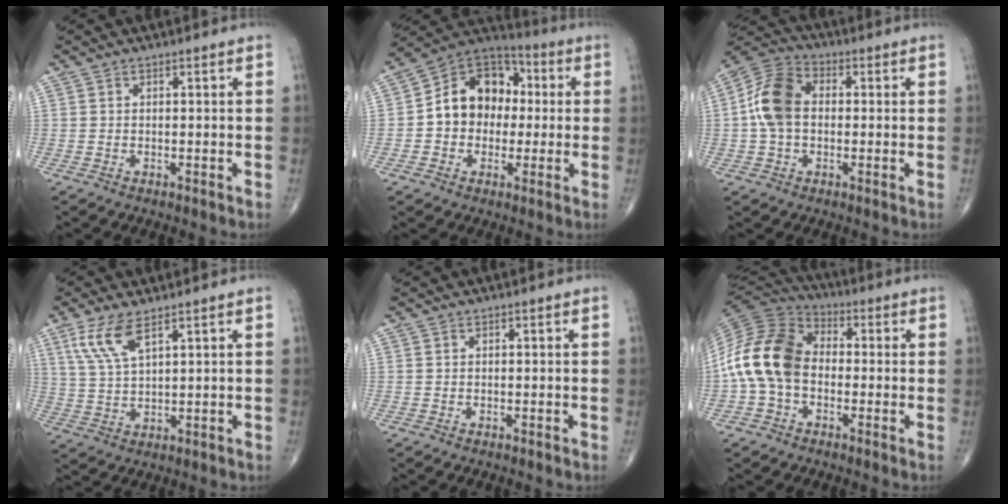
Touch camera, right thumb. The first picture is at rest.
{"total": 14.0, "force": [0.4, 11.2, 8.4], "torque": [-0.093, 0.034, -0.006]}
{"total": 10.7, "force": [0.2, 7.4, 7.7], "torque": [-0.150, 0.030, -0.008]}
{"total": 7.5, "force": [4.3, 2.3, 5.7], "torque": [-0.123, -0.013, 0.097]}
{"total": 0.0}
{"total": 14.6, "force": [-1.7, 10.4, 10.0], "torque": [-0.197, 0.035, -0.045]}